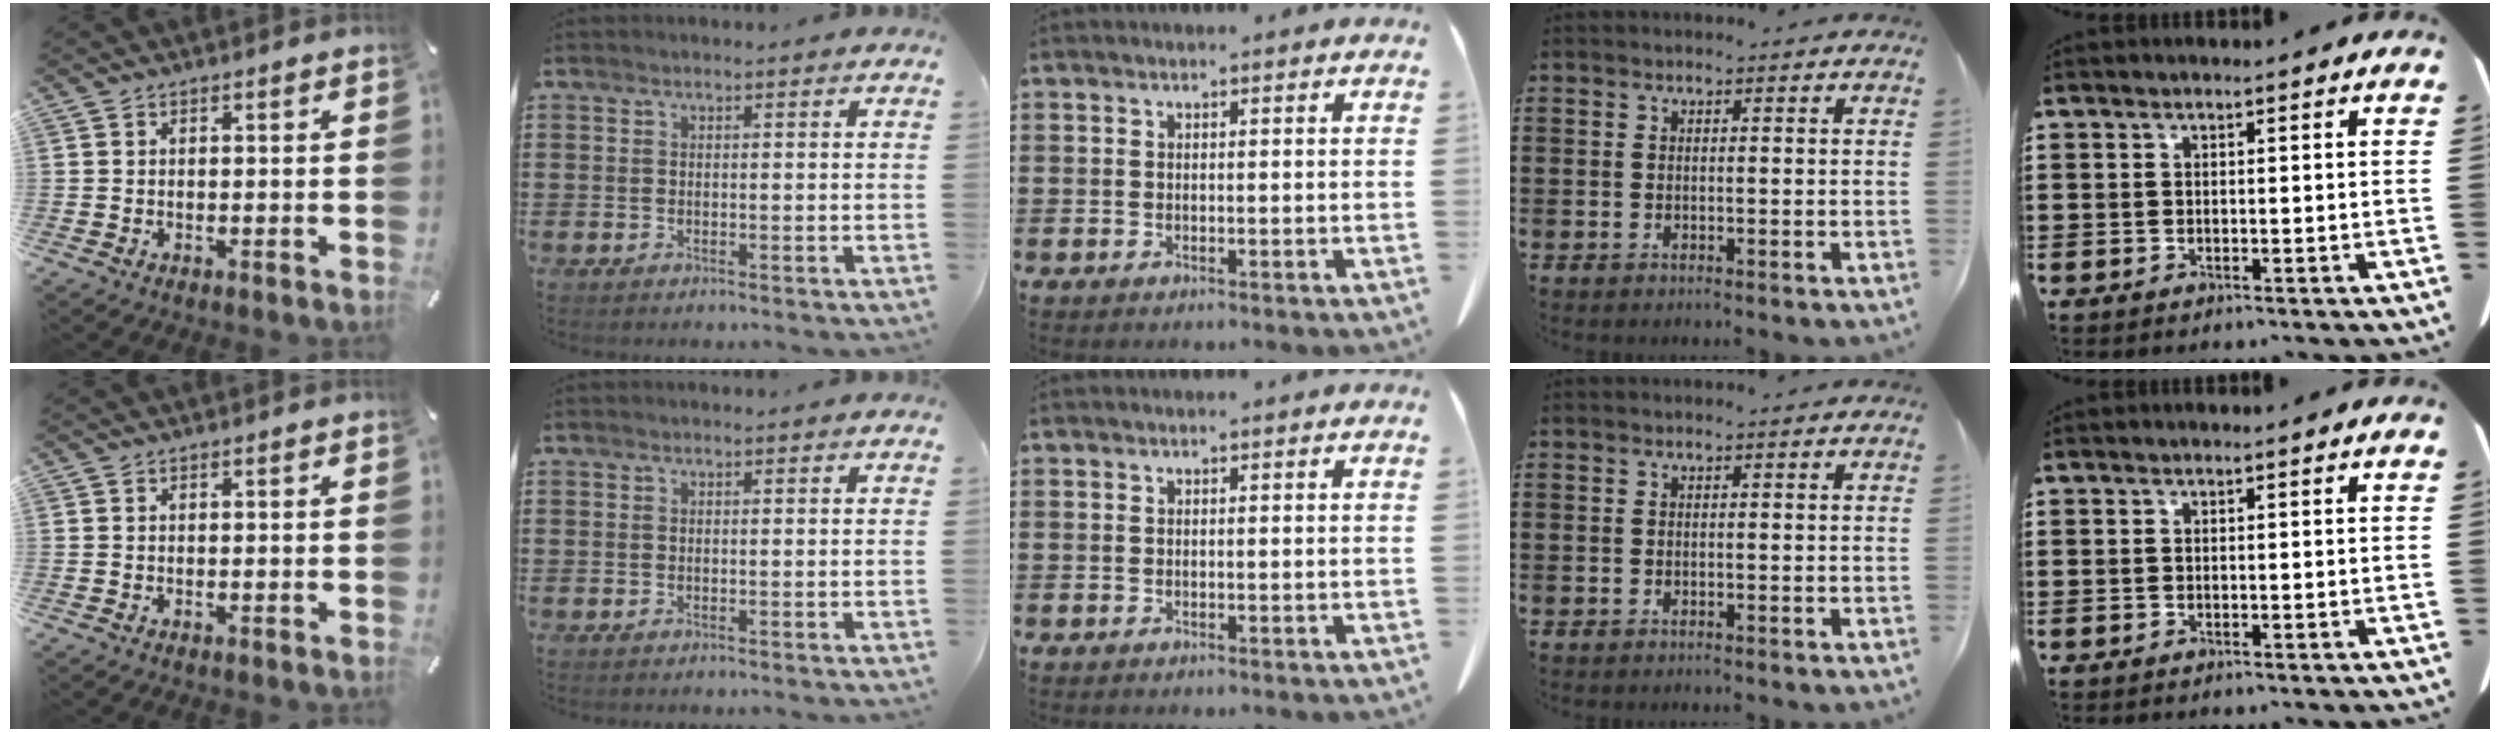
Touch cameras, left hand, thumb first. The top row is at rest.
{}